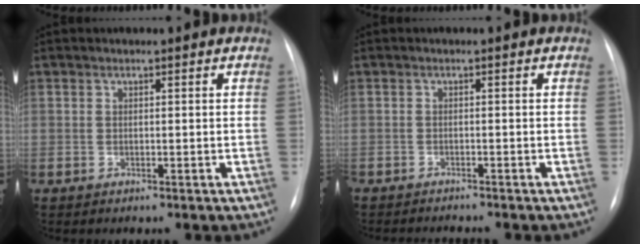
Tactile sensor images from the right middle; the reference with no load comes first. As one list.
[{"total": 2.9, "force": [-2.8, 0.0, 0.6], "torque": [-0.006, -0.009, -0.042]}]